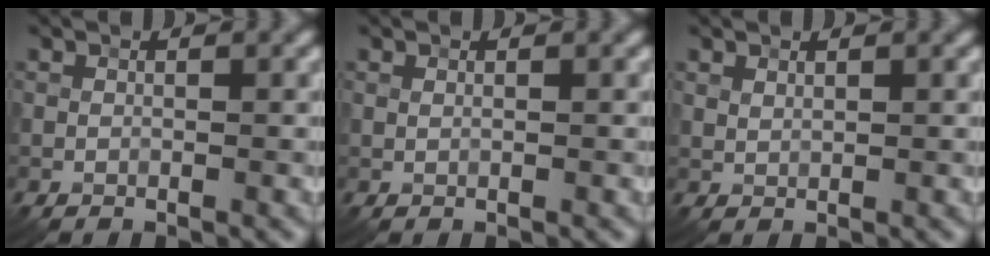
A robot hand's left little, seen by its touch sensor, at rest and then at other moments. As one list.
[{"total": 0.0}, {"total": 0.8, "force": [0.6, 0.3, 0.3], "torque": [-0.010, 0.000, 0.014]}]